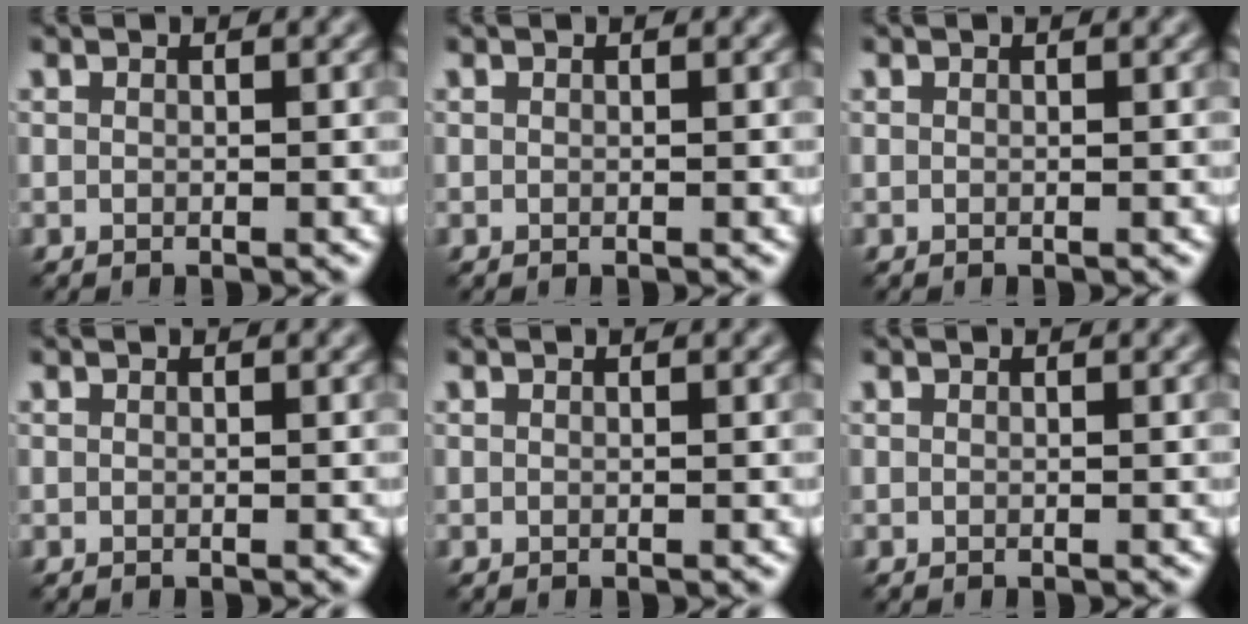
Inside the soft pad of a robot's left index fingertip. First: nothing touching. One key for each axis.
{"total": 0.0}
{"total": 0.0}
{"total": 0.0}
{"total": 0.0}
{"total": 0.0}